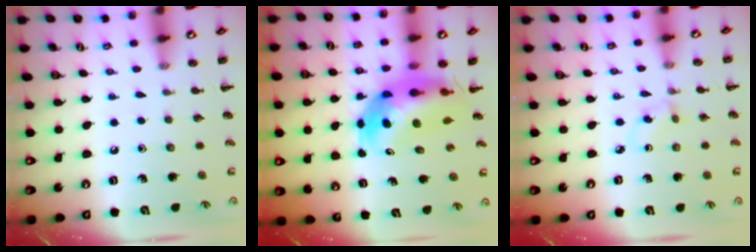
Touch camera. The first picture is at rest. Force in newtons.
{"total": 7.1, "press": 6.7, "slide": 2.2}
{"total": 2.3, "press": 2.0, "slide": 1.1}